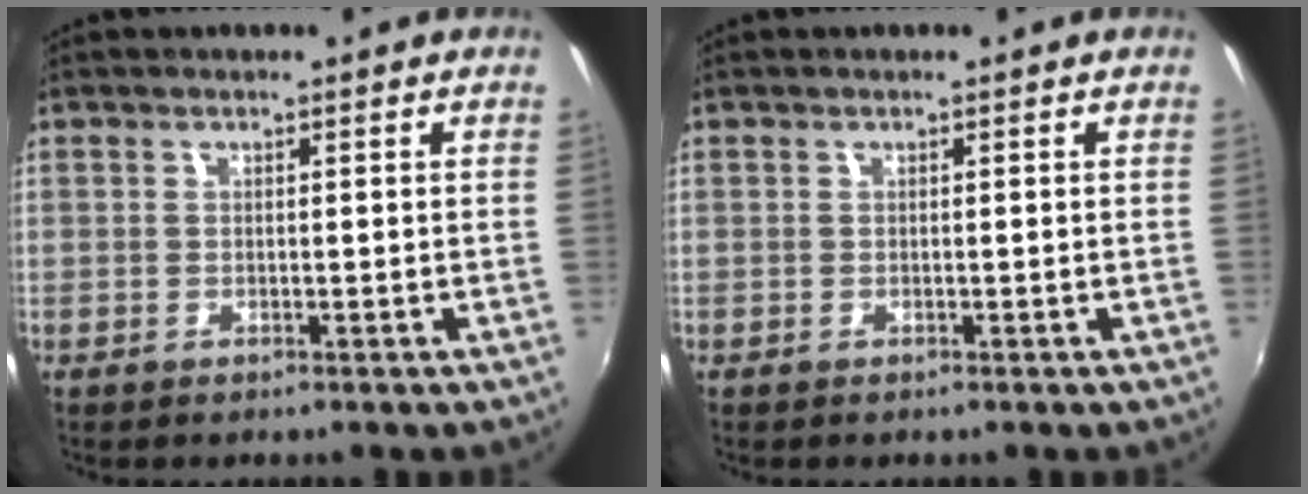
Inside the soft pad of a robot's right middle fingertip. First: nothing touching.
{"total": 0.0}